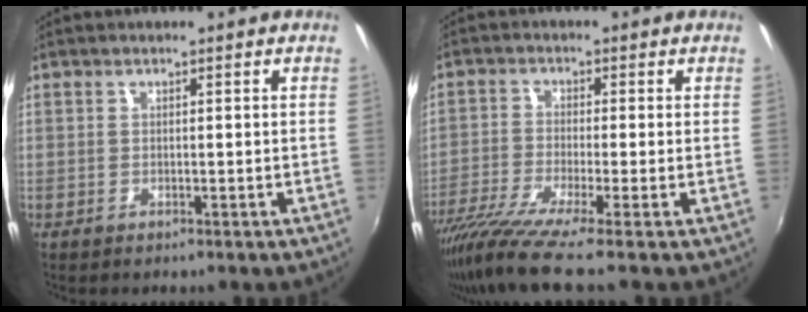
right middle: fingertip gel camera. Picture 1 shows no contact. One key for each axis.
{"total": 8.4, "fx": -6.7, "fy": -1.1, "fz": 5.0, "tx": -0.112, "ty": -0.033, "tz": -0.129}